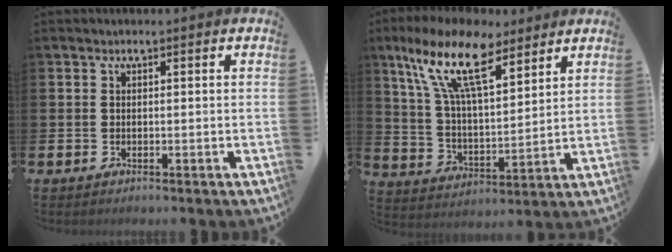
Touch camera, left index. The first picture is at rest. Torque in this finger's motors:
{"motor_torque": [2.01, -0.13, 1.05, 0.21]}